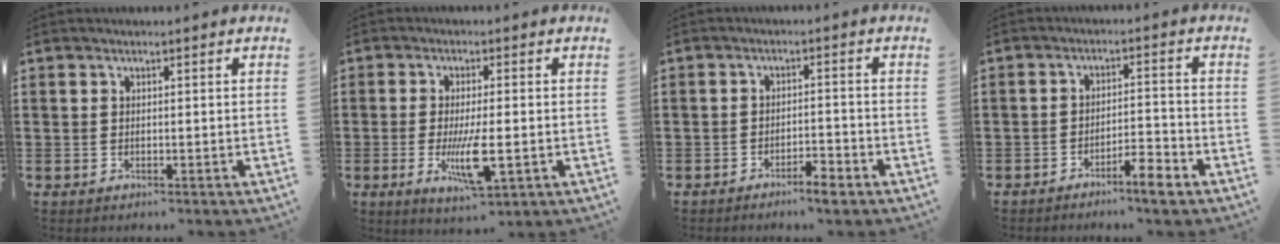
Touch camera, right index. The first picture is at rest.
{"total": 8.1, "force": [-2.0, 2.2, 7.5], "torque": [-0.156, -0.021, -0.034]}
{"total": 3.1, "force": [-2.8, 0.6, 1.3], "torque": [-0.023, 0.005, -0.055]}
{"total": 4.6, "force": [-3.9, 0.7, 2.4], "torque": [-0.039, 0.009, -0.072]}